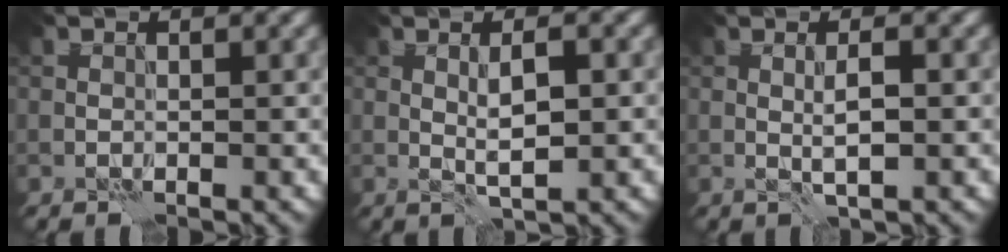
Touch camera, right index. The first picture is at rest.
{"total": 2.6, "force": [0.1, 0.5, 2.6], "torque": [-0.045, -0.001, 0.001]}
{"total": 1.8, "force": [-0.2, 0.1, 1.7], "torque": [-0.032, -0.001, -0.003]}